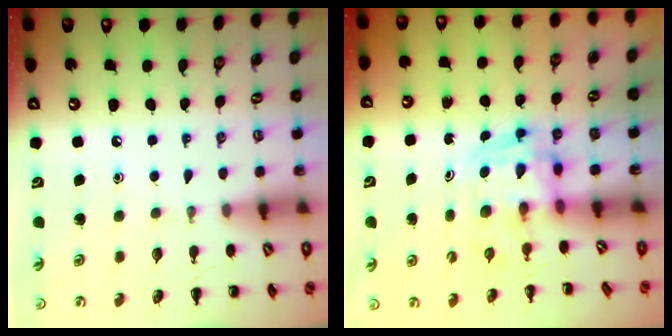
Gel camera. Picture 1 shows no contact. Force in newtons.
{"total": 3.7, "press": 3.7, "slide": 0.6}